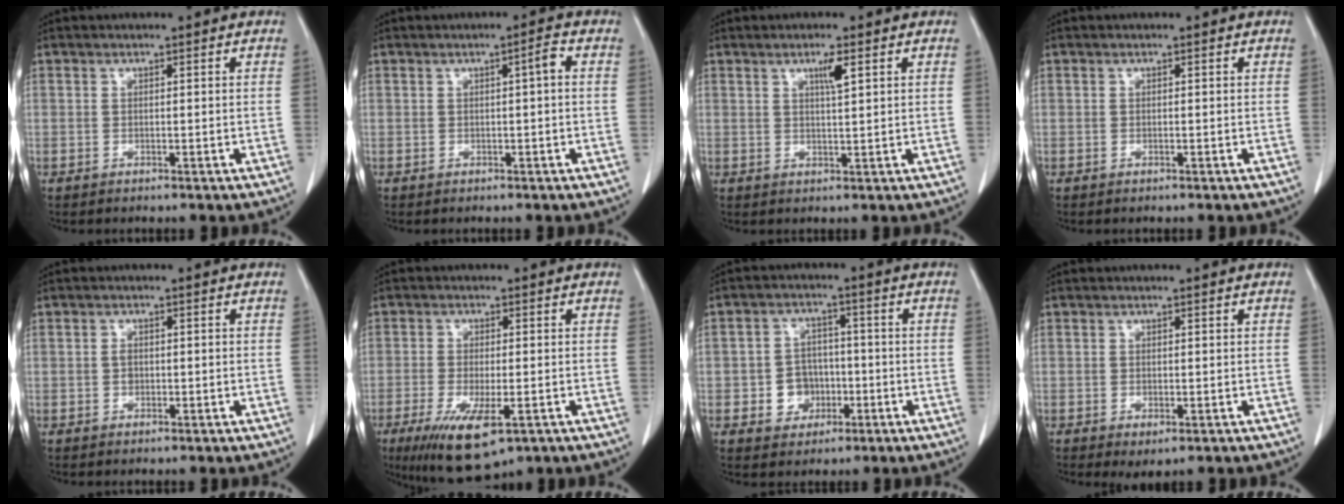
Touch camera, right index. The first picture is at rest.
{"total": 1.8, "force": [0.2, 0.1, 1.8], "torque": [-0.027, 0.005, 0.003]}
{"total": 2.7, "force": [1.3, 0.0, 2.4], "torque": [-0.043, -0.003, 0.022]}
{"total": 0.0}
{"total": 1.2, "force": [-0.1, 0.9, 0.7], "torque": [-0.011, 0.005, -0.001]}
{"total": 10.2, "force": [-5.2, 3.0, 8.2], "torque": [-0.145, -0.026, -0.080]}
{"total": 5.5, "force": [-1.6, 4.9, 2.0], "torque": [-0.031, 0.014, -0.019]}
{"total": 2.3, "force": [-1.1, 0.9, 1.8], "torque": [-0.026, -0.005, -0.009]}